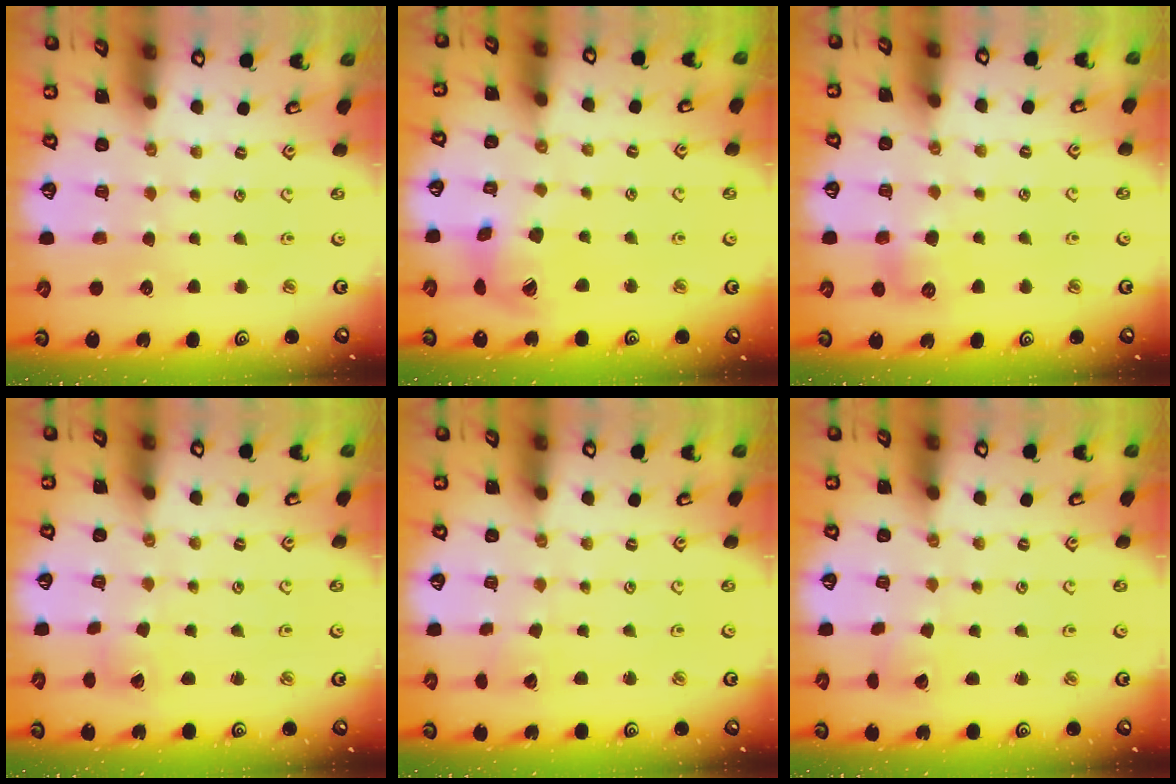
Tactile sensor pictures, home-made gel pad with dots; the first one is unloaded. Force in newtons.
{"total": 11.9, "press": 11.8, "slide": 1.5}
{"total": 6.7, "press": 6.7, "slide": 0.5}
{"total": 2.9, "press": 2.9, "slide": 0.2}
{"total": 2.0, "press": 2.0, "slide": 0.2}
{"total": 2.9, "press": 2.9, "slide": 0.1}